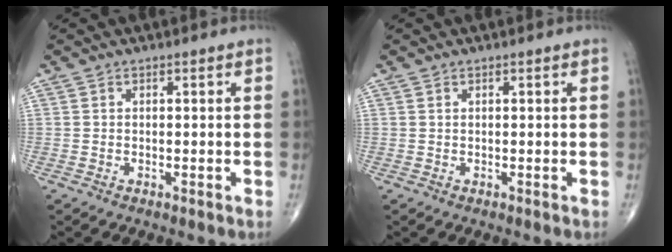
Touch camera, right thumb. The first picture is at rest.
{"total": 0.0}